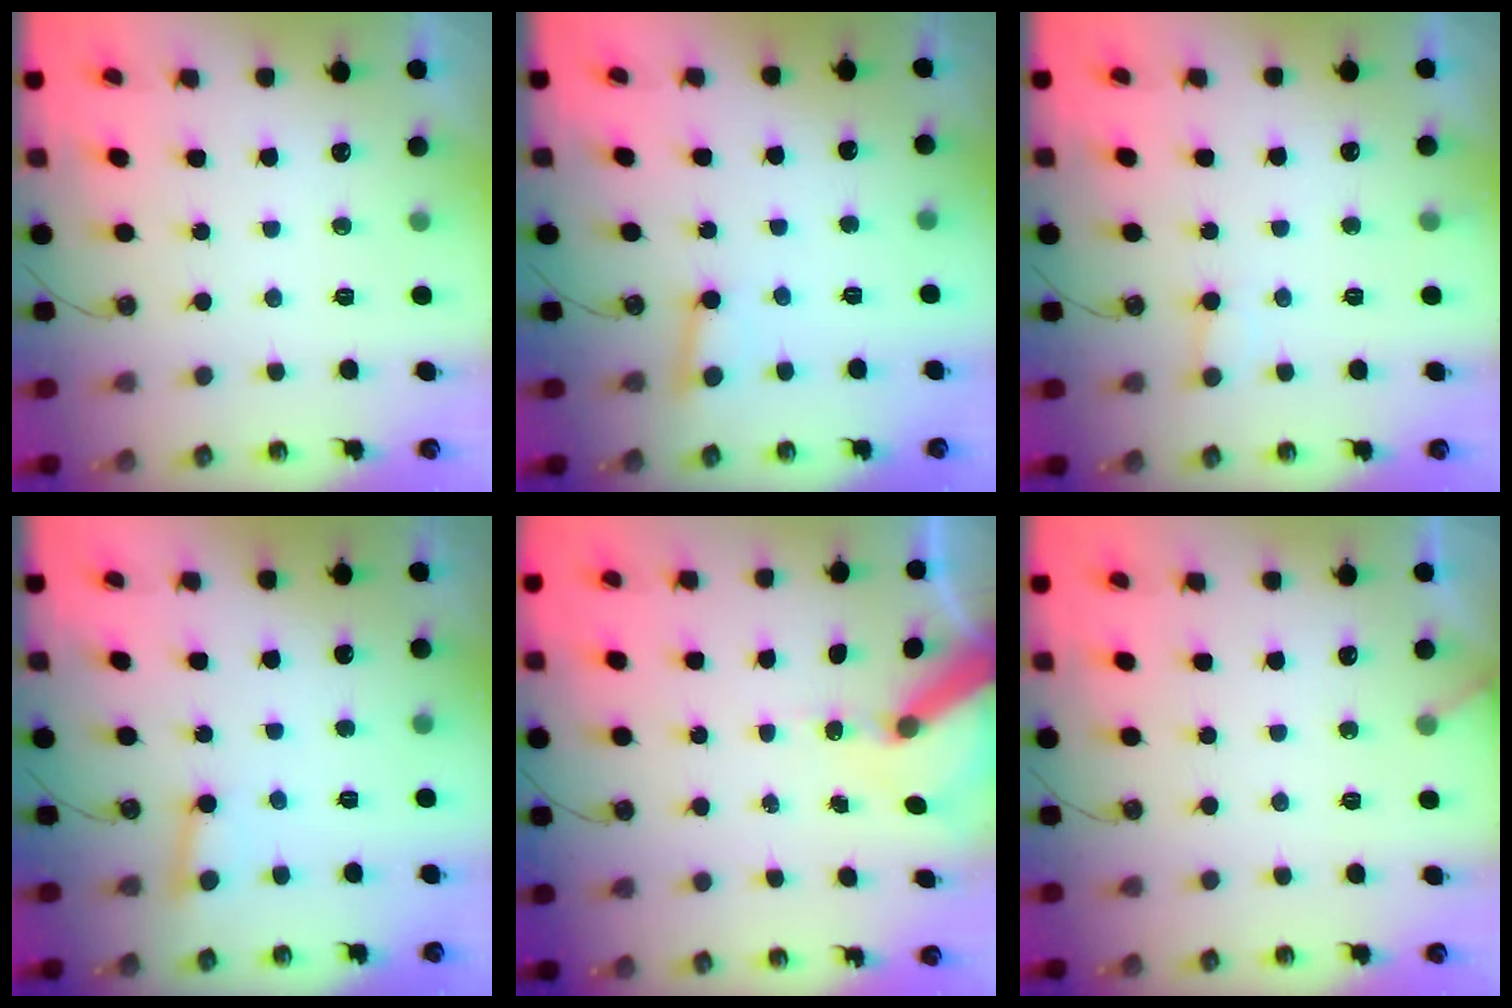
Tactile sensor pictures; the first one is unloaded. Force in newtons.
{"total": 2.8, "press": 2.7, "slide": 0.6}
{"total": 5.4, "press": 5.4, "slide": 0.5}
{"total": 2.8, "press": 2.7, "slide": 0.6}
{"total": 9.1, "press": 9.0, "slide": 1.4}
{"total": 1.7, "press": 1.7, "slide": 0.1}